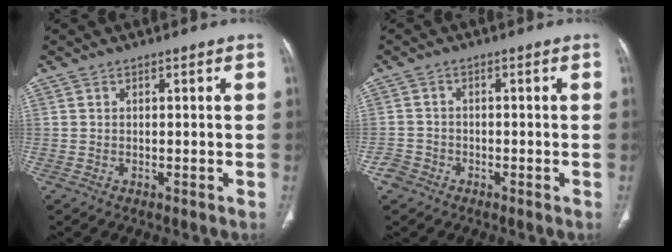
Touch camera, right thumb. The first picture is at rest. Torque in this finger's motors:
{"motor_torque": [0.05, -0.06, -0.05, 0.09, 0.00]}